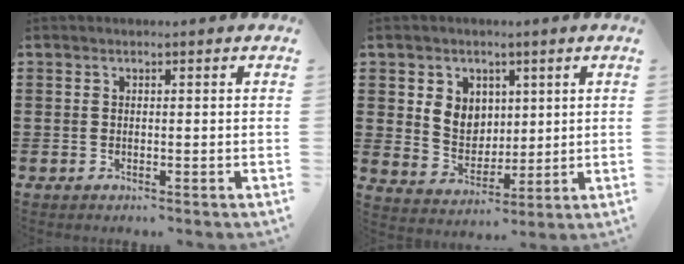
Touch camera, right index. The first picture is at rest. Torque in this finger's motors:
{"motor_torque": [0.35, 0.31, 0.23, 0.10]}